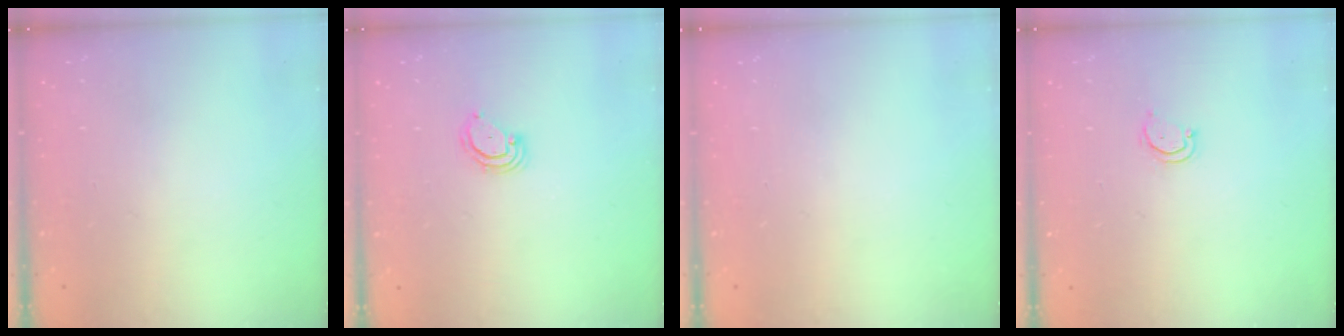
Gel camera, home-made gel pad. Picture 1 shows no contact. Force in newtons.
{"total": 3.5, "press": 3.5, "slide": 0.2}
{"total": 0.0}
{"total": 2.7, "press": 2.7, "slide": 0.3}